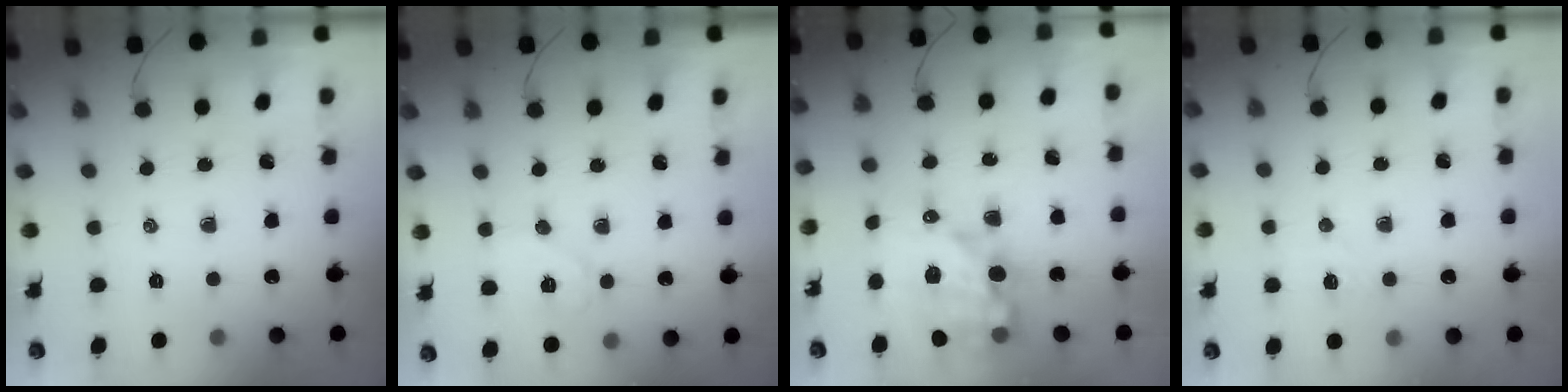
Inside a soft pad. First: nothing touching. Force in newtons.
{"total": 8.1, "press": 8.0, "slide": 1.4}
{"total": 12.6, "press": 12.2, "slide": 3.2}
{"total": 3.7, "press": 3.5, "slide": 1.1}